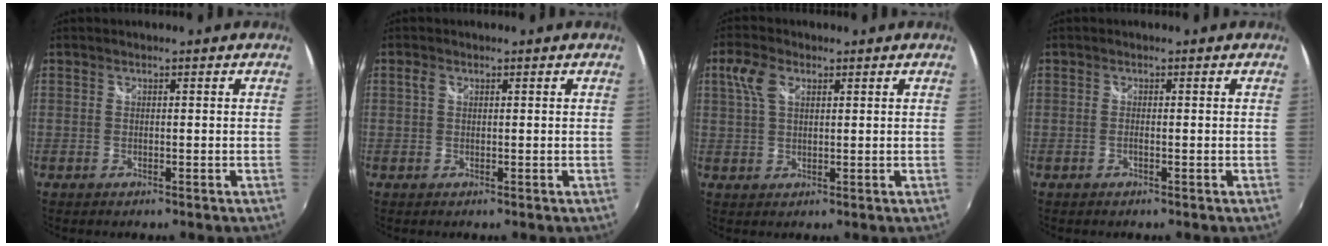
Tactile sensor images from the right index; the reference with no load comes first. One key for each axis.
{"total": 1.1, "fx": 0.3, "fy": 0.7, "fz": 0.7, "tx": -0.016, "ty": 0.002, "tz": 0.003}
{"total": 5.1, "fx": 1.9, "fy": 2.8, "fz": 3.8, "tx": -0.081, "ty": 0.014, "tz": 0.038}
{"total": 0.9, "fx": -0.3, "fy": 0.0, "fz": 0.8, "tx": -0.017, "ty": 0.001, "tz": -0.008}